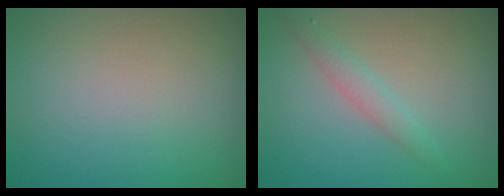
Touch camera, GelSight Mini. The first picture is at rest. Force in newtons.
{"total": 1.7, "press": 1.7, "slide": 0.0}